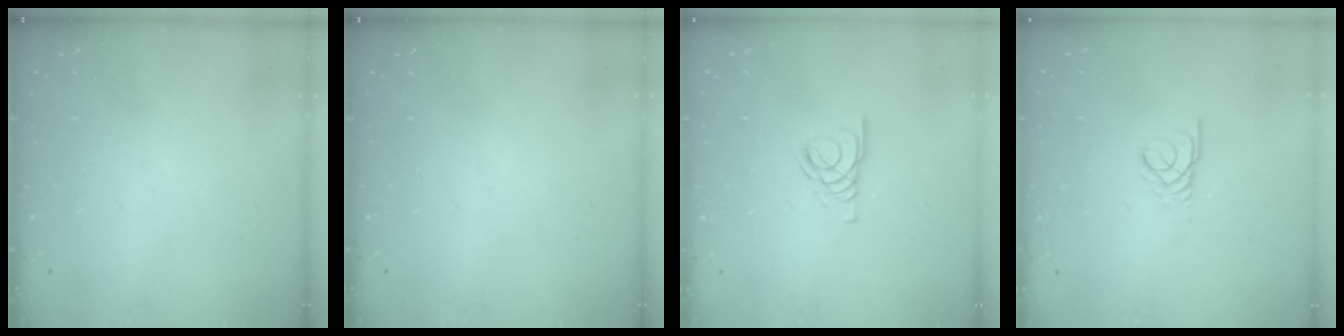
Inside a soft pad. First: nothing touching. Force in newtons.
{"total": 0.0}
{"total": 3.7, "press": 3.7, "slide": 0.4}
{"total": 2.2, "press": 2.2, "slide": 0.2}